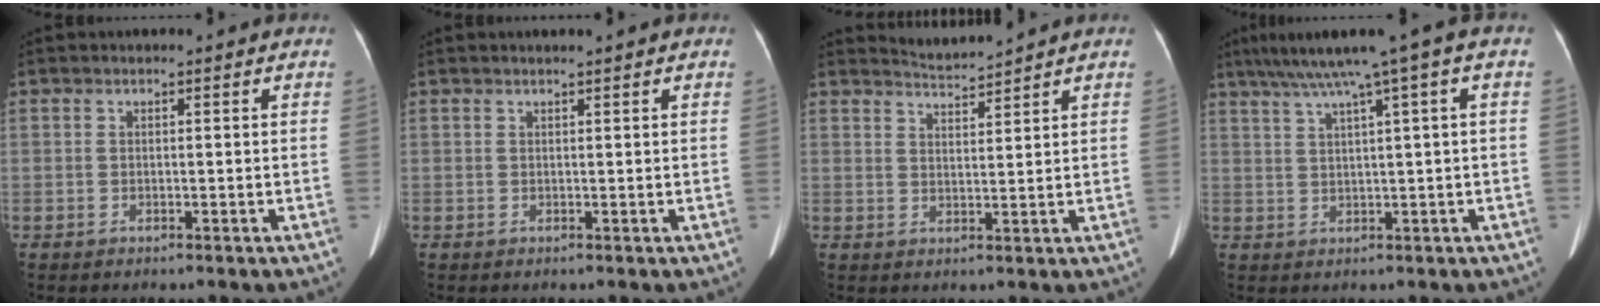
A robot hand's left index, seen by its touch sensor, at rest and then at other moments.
{"total": 1.8, "force": [1.5, 0.1, 1.1], "torque": [-0.015, 0.015, 0.018]}
{"total": 3.3, "force": [3.2, -0.8, -0.5], "torque": [0.004, -0.002, 0.065]}
{"total": 9.0, "force": [4.9, -0.8, 7.5], "torque": [-0.123, 0.034, 0.079]}